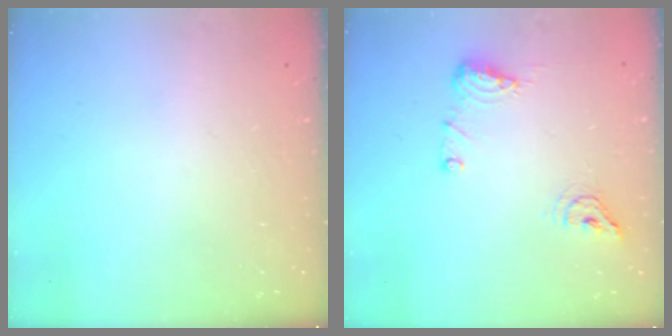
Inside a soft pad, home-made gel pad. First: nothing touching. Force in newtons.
{"total": 8.9, "press": 8.8, "slide": 1.4}